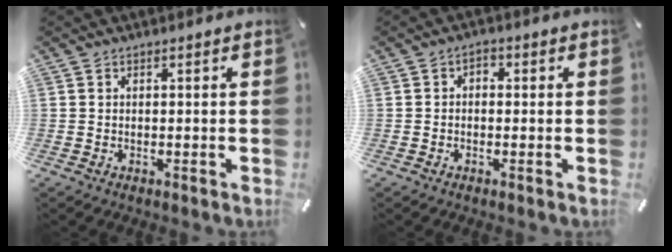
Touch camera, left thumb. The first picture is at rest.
{"total": 1.7, "force": [-0.5, 1.2, 1.1], "torque": [-0.022, 0.008, -0.012]}